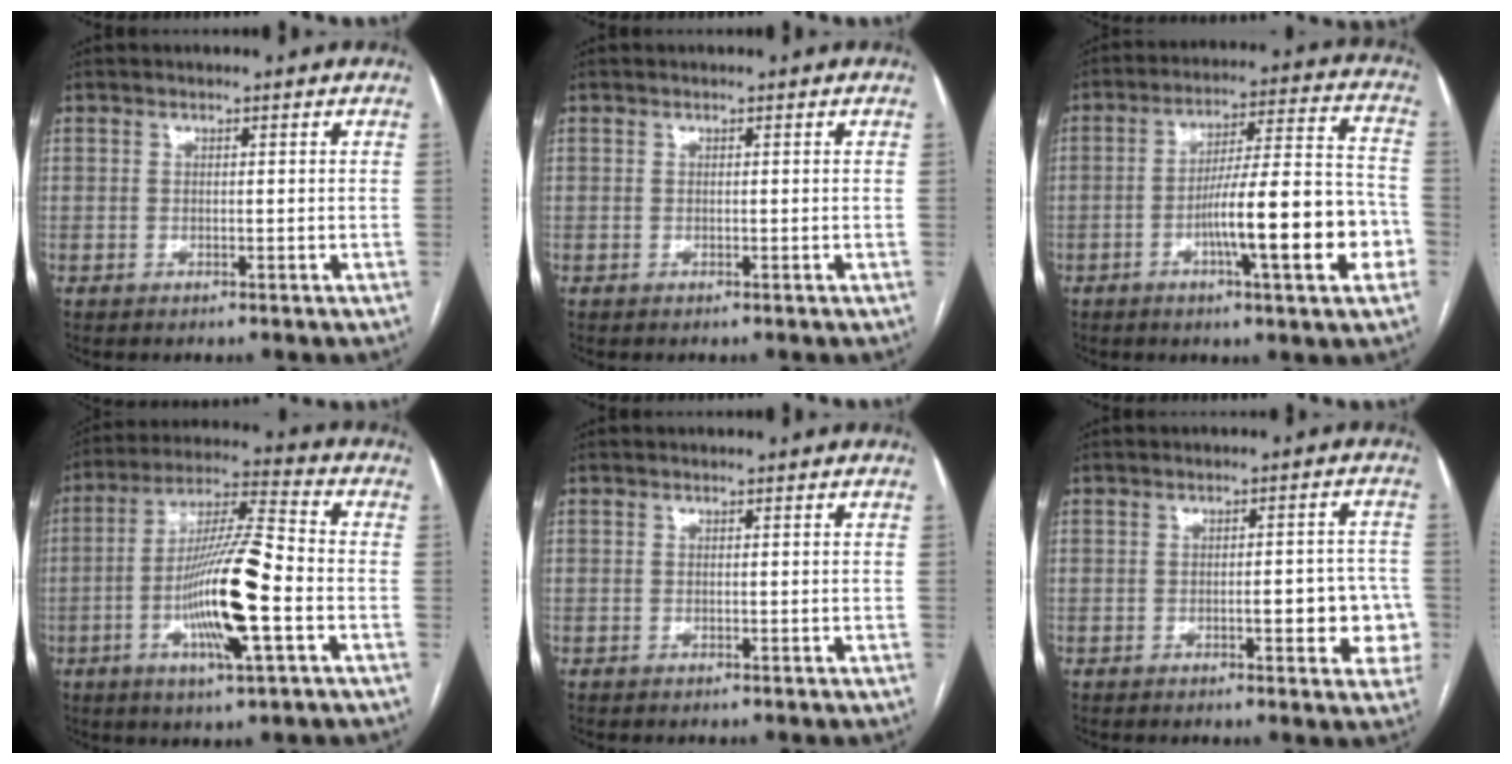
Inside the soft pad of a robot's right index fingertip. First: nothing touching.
{"total": 0.0}
{"total": 16.0, "force": [-5.0, 1.6, 15.2], "torque": [-0.230, 0.014, -0.073]}
{"total": 15.1, "force": [-3.9, 1.3, 14.5], "torque": [-0.272, -0.003, -0.071]}
{"total": 0.0}
{"total": 6.6, "force": [-1.5, 2.2, 6.1], "torque": [-0.061, 0.015, -0.017]}